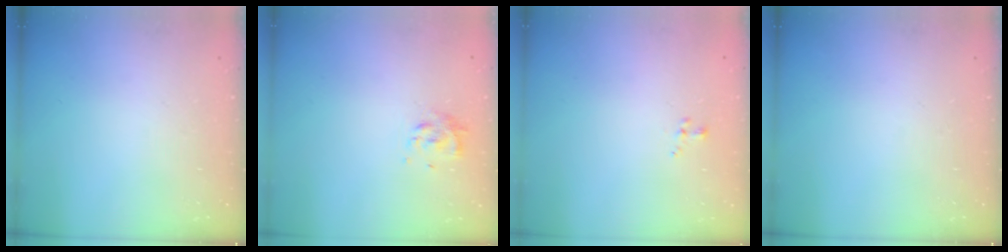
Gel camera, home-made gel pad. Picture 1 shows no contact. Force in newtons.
{"total": 3.8, "press": 3.7, "slide": 0.9}
{"total": 0.8, "press": 0.6, "slide": 0.6}
{"total": 0.0}